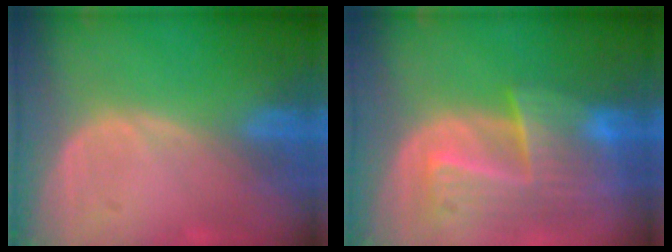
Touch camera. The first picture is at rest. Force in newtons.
{"total": 9.6, "press": 8.4, "slide": 4.6}